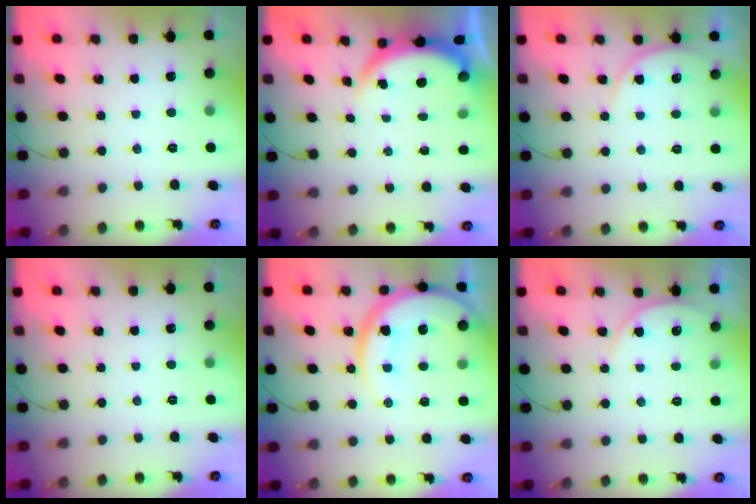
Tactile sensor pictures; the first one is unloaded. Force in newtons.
{"total": 3.7, "press": 3.7, "slide": 0.1}
{"total": 5.6, "press": 5.6, "slide": 0.4}
{"total": 0.0}
{"total": 15.4, "press": 15.3, "slide": 1.6}
{"total": 4.9, "press": 4.9, "slide": 0.5}